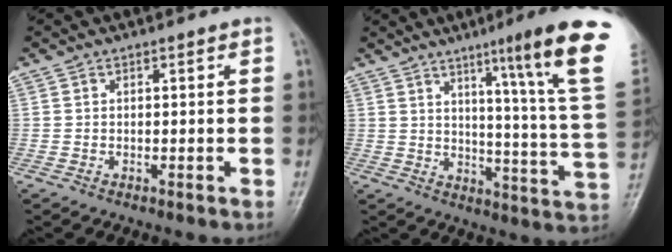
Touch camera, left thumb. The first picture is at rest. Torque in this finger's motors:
{"motor_torque": [0.75, 0.51, 1.71, -1.06, 0.35]}